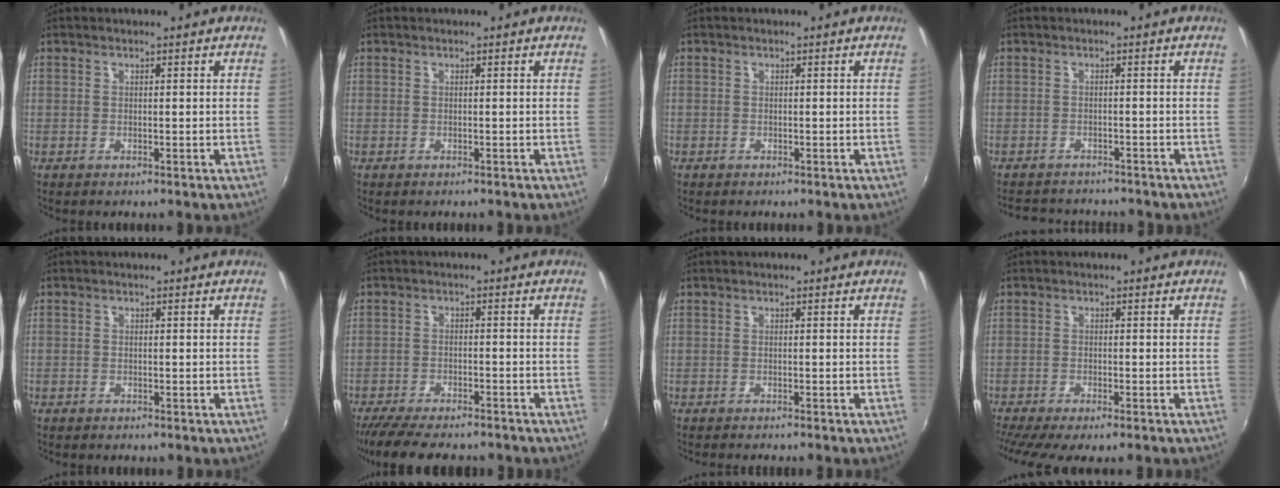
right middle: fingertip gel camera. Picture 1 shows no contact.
{"total": 0.0}
{"total": 0.8, "force": [-0.5, 0.6, 0.0], "torque": [-0.004, 0.000, -0.011]}
{"total": 8.0, "force": [-7.3, 2.4, 2.2], "torque": [-0.058, -0.008, -0.107]}
{"total": 1.0, "force": [-0.7, 0.7, 0.0], "torque": [-0.004, 0.002, -0.012]}
{"total": 12.3, "force": [-10.5, 3.0, 5.6], "torque": [-0.126, -0.027, -0.168]}
{"total": 1.6, "force": [-1.5, 0.1, 0.5], "torque": [-0.014, -0.012, -0.027]}
{"total": 6.3, "force": [-5.2, 0.4, 3.5], "torque": [-0.084, -0.033, -0.088]}